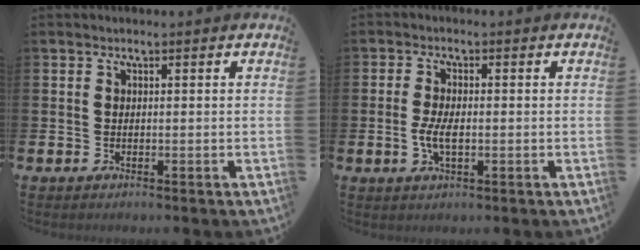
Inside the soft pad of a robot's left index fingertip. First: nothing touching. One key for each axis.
{"total": 3.6, "fx": -0.5, "fy": 1.6, "fz": 3.2, "tx": -0.064, "ty": 0.001, "tz": -0.012}